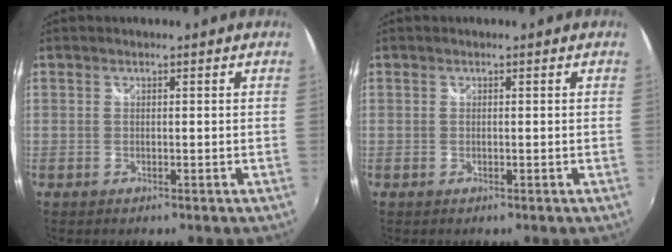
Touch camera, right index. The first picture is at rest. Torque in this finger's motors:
{"motor_torque": [0.00, 0.22, -0.02, -0.01]}